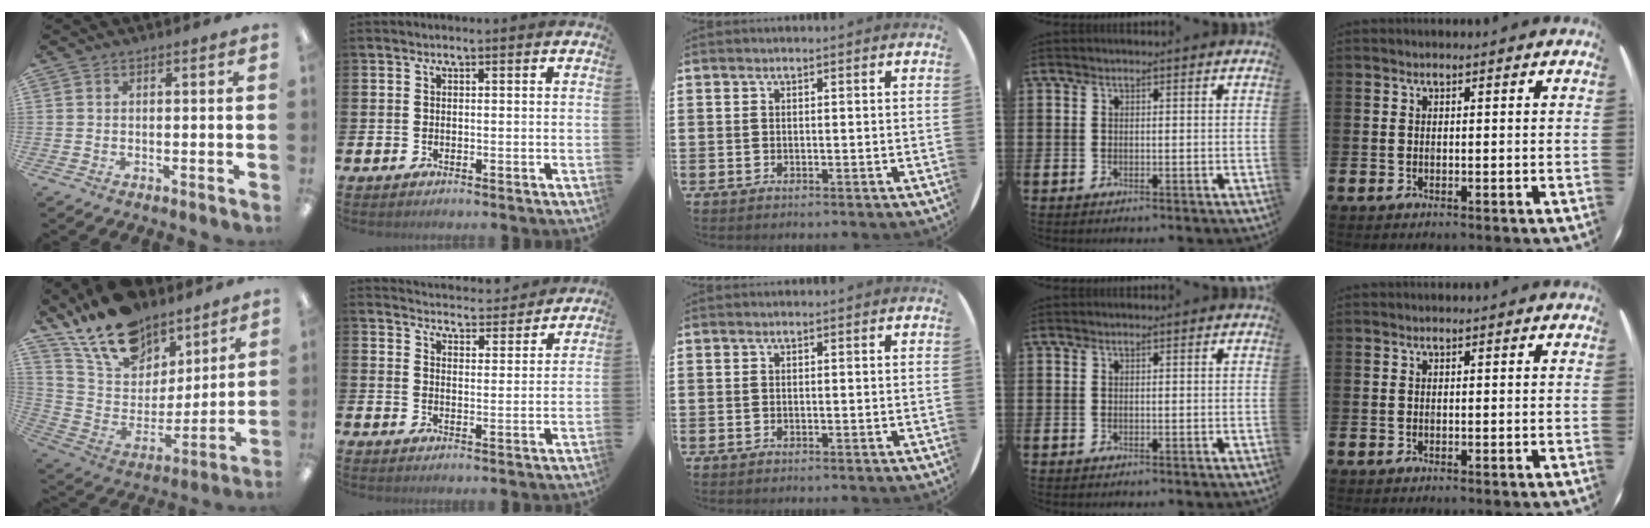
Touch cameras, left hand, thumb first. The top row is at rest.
{"thumb": {"total": 18.9, "force": [14.4, 10.1, 6.9], "torque": [-0.140, -0.090, 0.266]}, "index": {"total": 4.4, "force": [4.4, 0.5, -0.1], "torque": [-0.006, -0.040, 0.075]}}